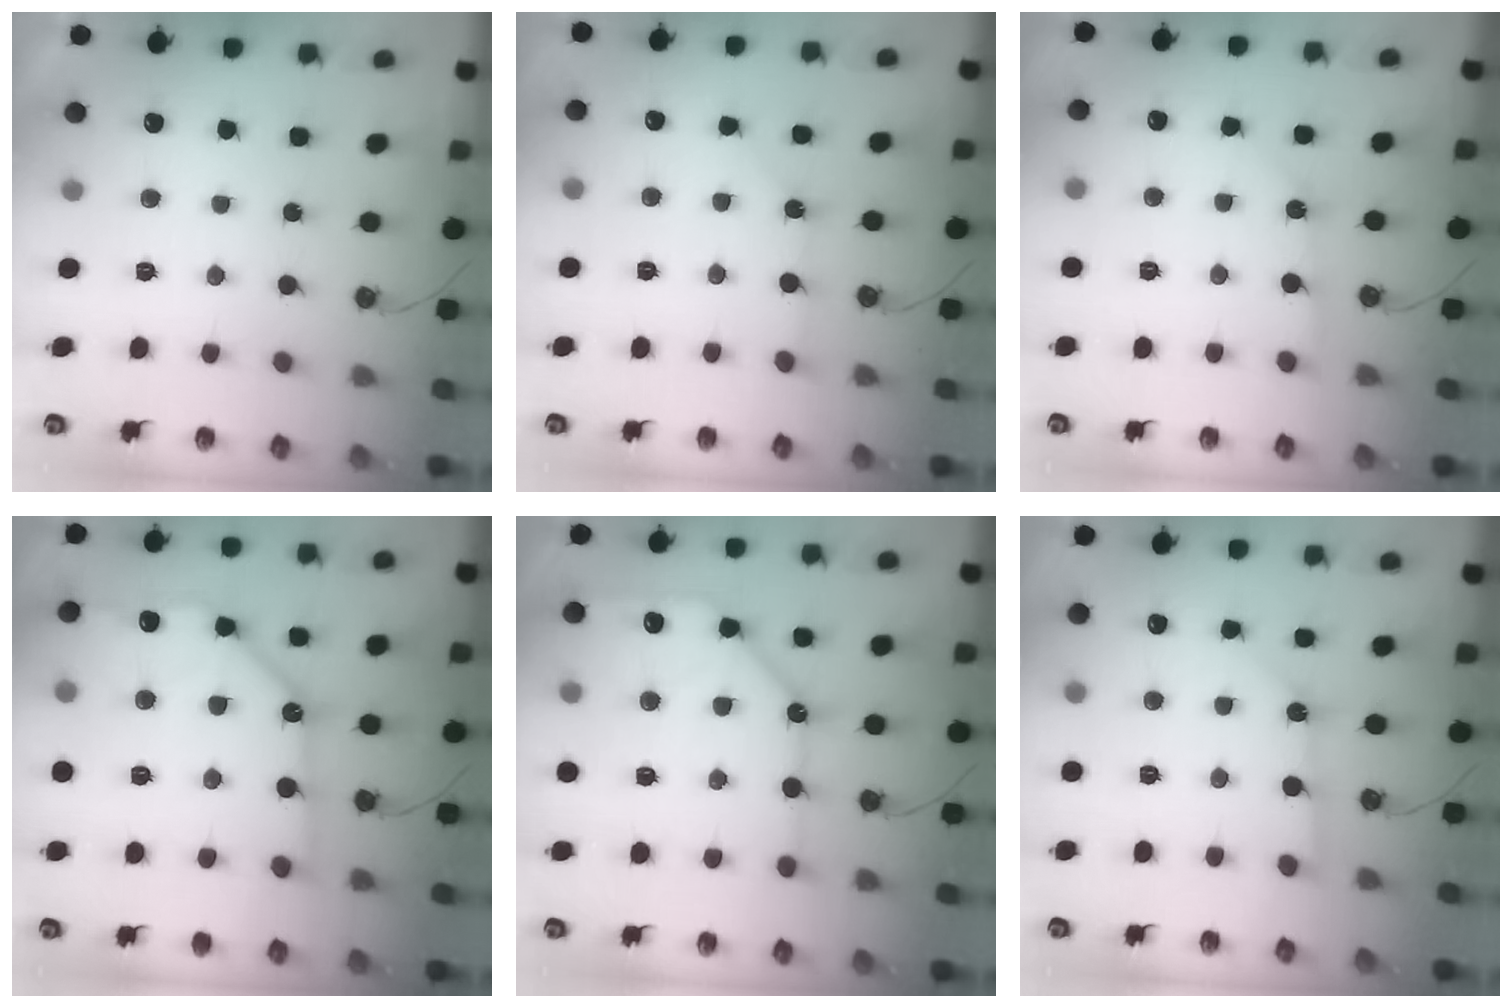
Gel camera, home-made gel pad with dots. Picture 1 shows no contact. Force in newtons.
{"total": 1.8, "press": 1.8, "slide": 0.3}
{"total": 3.1, "press": 3.0, "slide": 0.4}
{"total": 22.0, "press": 21.8, "slide": 2.8}
{"total": 16.6, "press": 16.5, "slide": 1.9}
{"total": 2.8, "press": 2.8, "slide": 0.2}